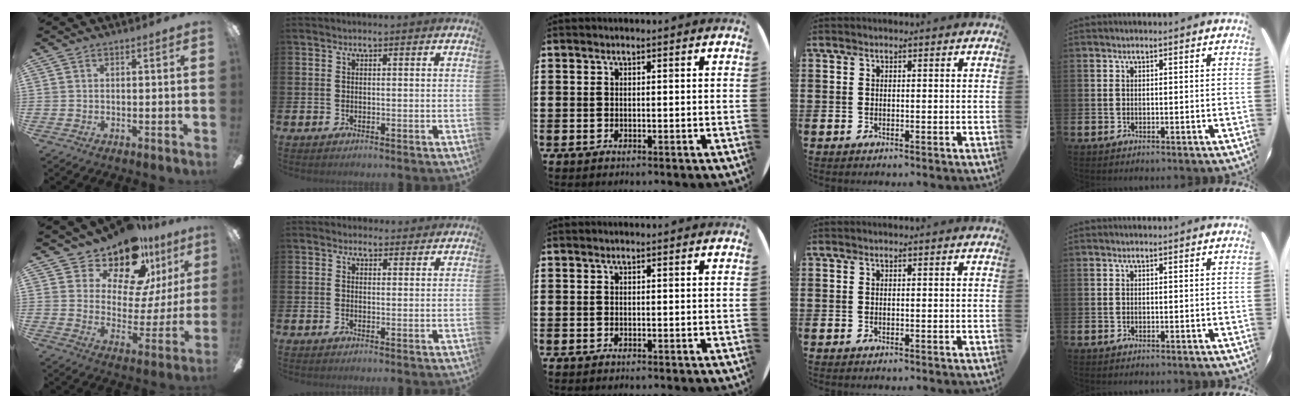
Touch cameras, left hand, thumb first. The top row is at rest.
{"thumb": {"total": 15.9, "force": [12.9, 6.7, 6.5], "torque": [-0.113, -0.098, 0.224]}, "index": {"total": 2.2, "force": [2.0, 0.9, -0.1], "torque": [0.006, -0.004, 0.036]}}